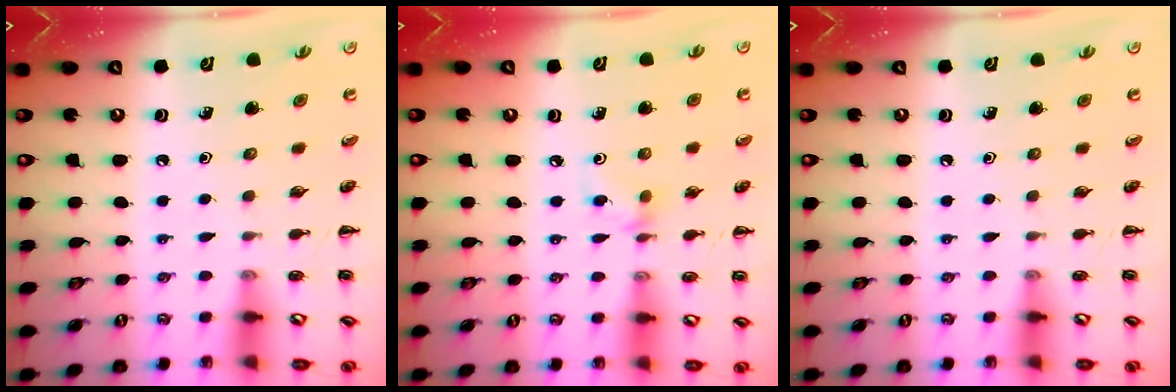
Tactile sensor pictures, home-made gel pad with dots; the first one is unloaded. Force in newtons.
{"total": 5.6, "press": 5.4, "slide": 1.6}
{"total": 0.0}